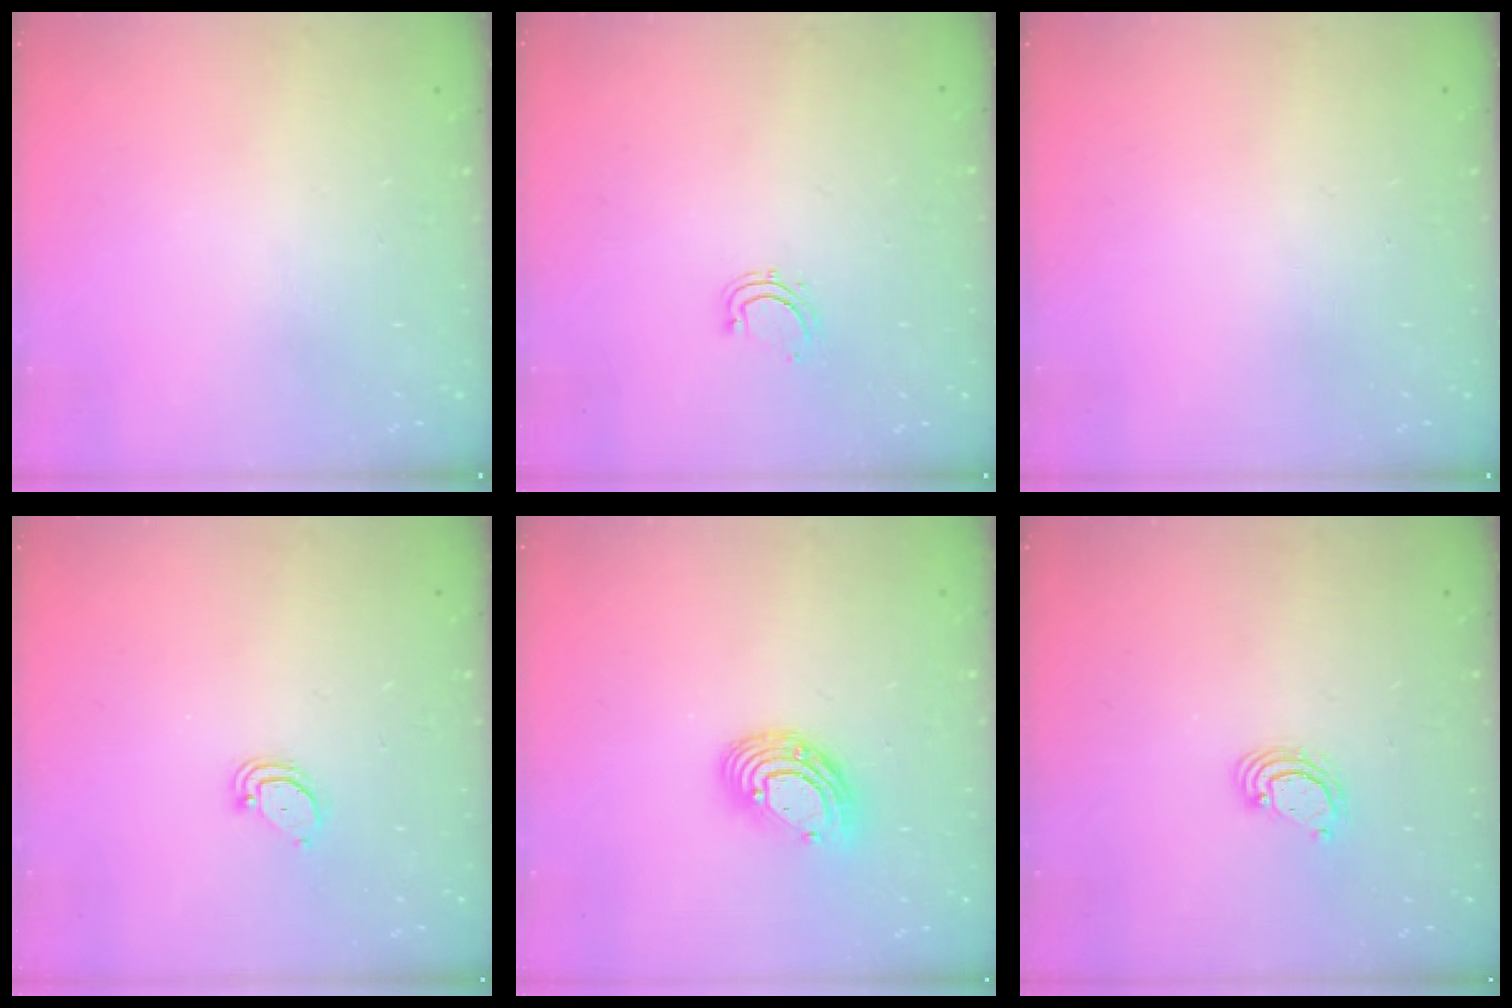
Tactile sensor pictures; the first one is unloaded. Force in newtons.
{"total": 4.2, "press": 4.1, "slide": 0.9}
{"total": 0.0}
{"total": 2.6, "press": 2.6, "slide": 0.2}
{"total": 10.5, "press": 10.4, "slide": 1.1}
{"total": 3.5, "press": 3.5, "slide": 0.3}